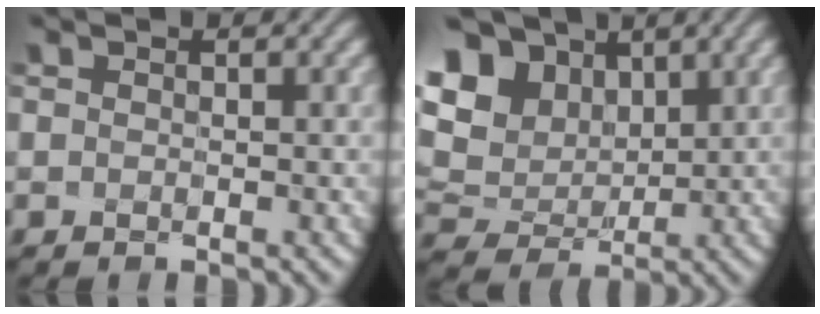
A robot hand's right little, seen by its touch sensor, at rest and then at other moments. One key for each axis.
{"total": 10.7, "fx": 4.8, "fy": 8.0, "fz": 5.3, "tx": -0.131, "ty": 0.023, "tz": 0.089}